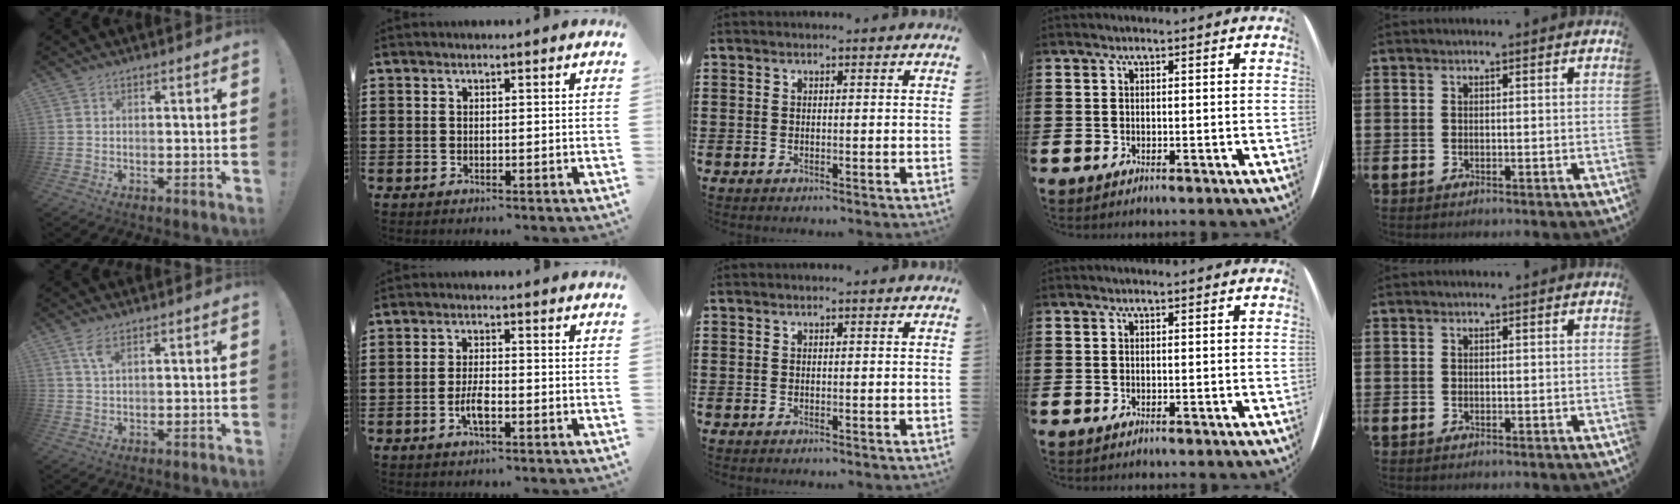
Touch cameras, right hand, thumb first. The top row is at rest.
{"thumb": {"total": 3.8, "force": [2.0, 1.3, 3.0], "torque": [-0.062, -0.001, 0.035]}, "index": {"total": 3.5, "force": [-1.4, 1.0, 3.0], "torque": [-0.067, -0.003, -0.028]}}